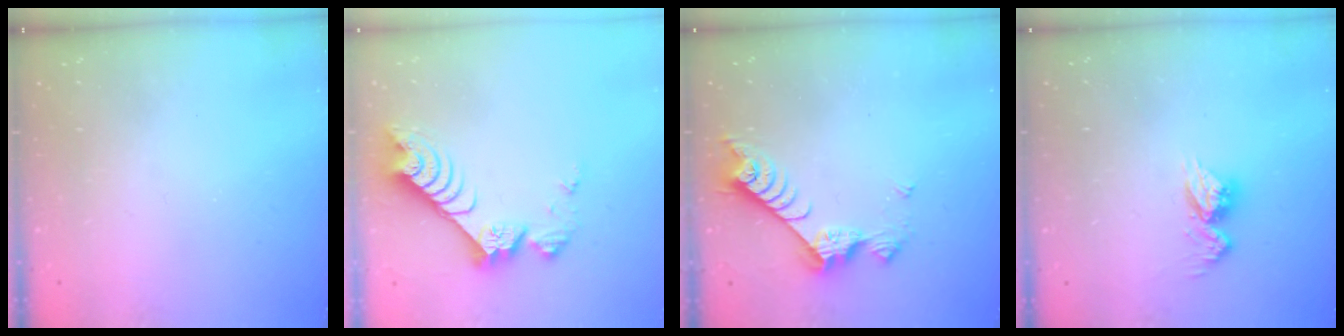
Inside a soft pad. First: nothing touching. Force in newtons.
{"total": 10.3, "press": 10.3, "slide": 1.0}
{"total": 7.8, "press": 7.8, "slide": 0.6}
{"total": 9.5, "press": 9.5, "slide": 0.9}